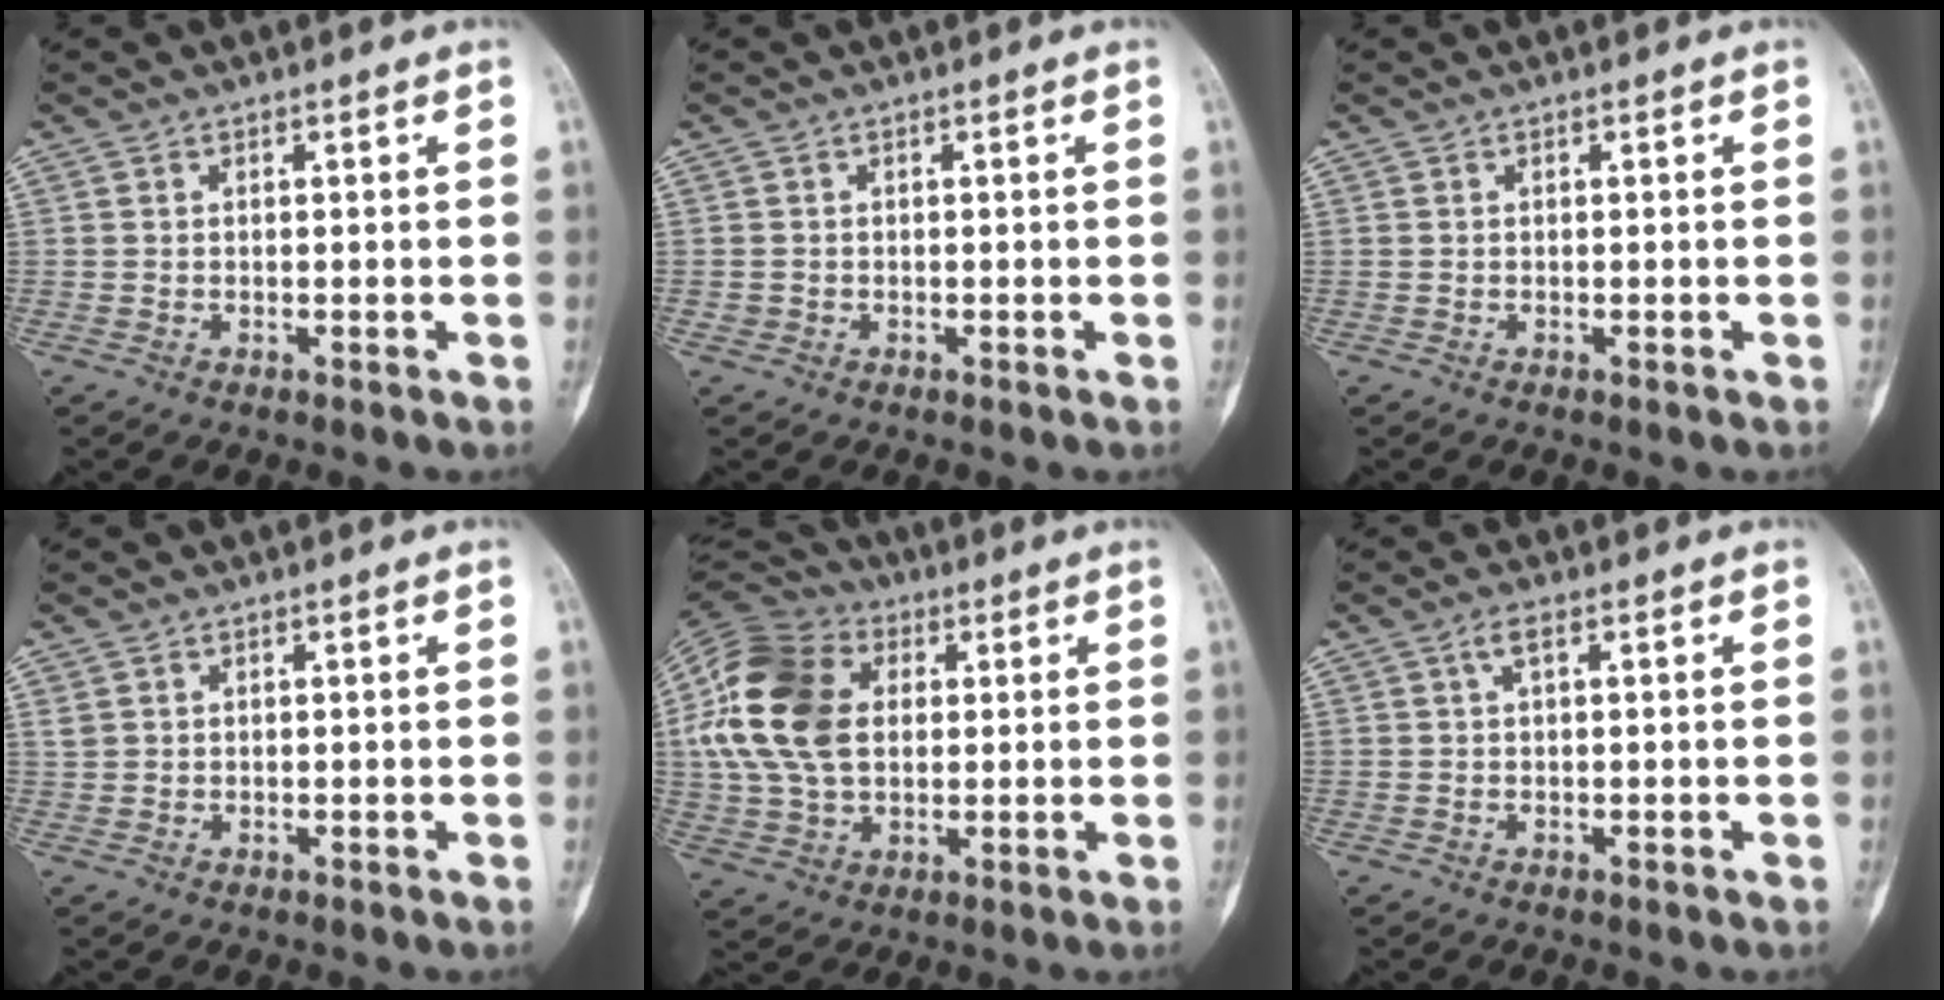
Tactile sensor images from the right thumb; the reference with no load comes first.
{"total": 0.7, "force": [-0.1, 0.7, 0.1], "torque": [0.000, 0.004, -0.001]}
{"total": 0.0}
{"total": 1.2, "force": [0.6, 1.0, 0.3], "torque": [0.000, 0.003, 0.011]}
{"total": 19.2, "force": [2.9, 13.6, 13.3], "torque": [-0.260, 0.012, 0.049]}
{"total": 1.7, "force": [0.5, 0.5, 1.6], "torque": [-0.036, 0.008, 0.011]}